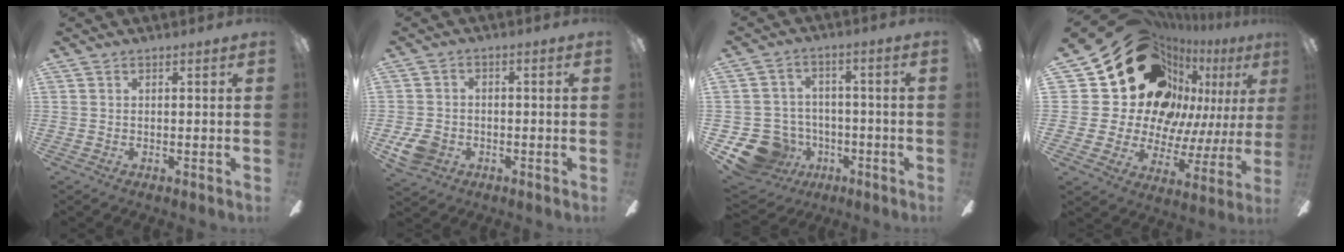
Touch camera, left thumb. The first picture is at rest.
{"total": 6.4, "force": [-2.6, 4.9, 3.0], "torque": [-0.065, 0.013, -0.051]}
{"total": 13.2, "force": [-6.5, 10.3, 5.2], "torque": [-0.131, 0.046, -0.107]}
{"total": 26.0, "force": [13.9, 17.4, 13.4], "torque": [-0.228, -0.106, 0.286]}